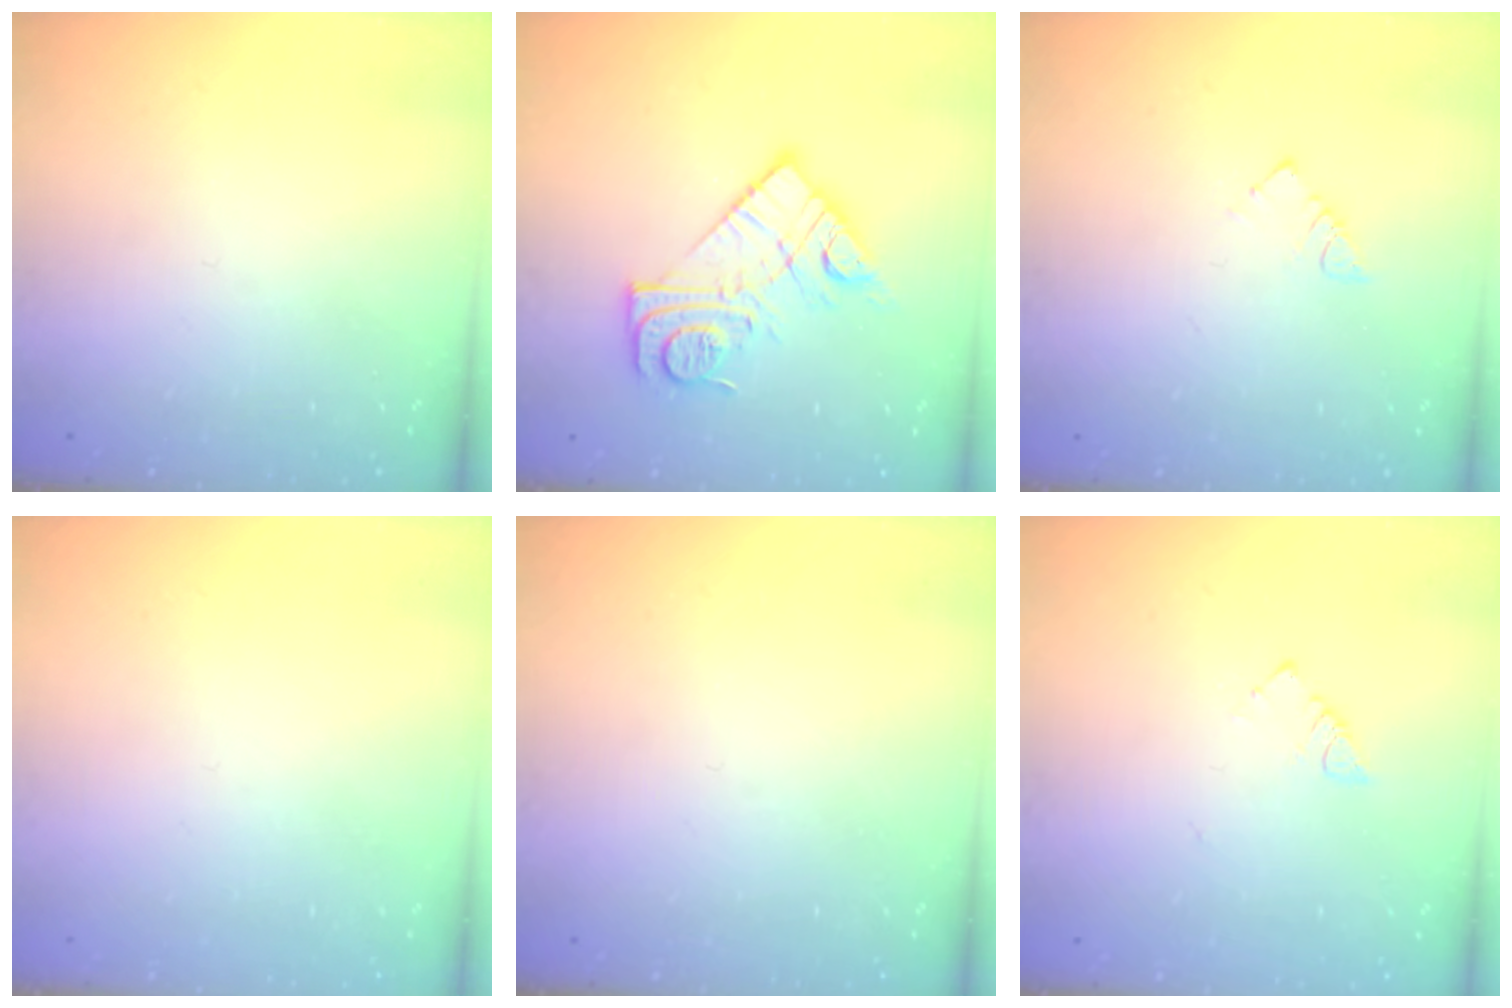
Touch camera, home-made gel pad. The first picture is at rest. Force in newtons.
{"total": 14.6, "press": 14.5, "slide": 0.8}
{"total": 3.6, "press": 3.6, "slide": 0.2}
{"total": 1.5, "press": 1.5, "slide": 0.1}
{"total": 0.0}
{"total": 2.7, "press": 2.7, "slide": 0.4}